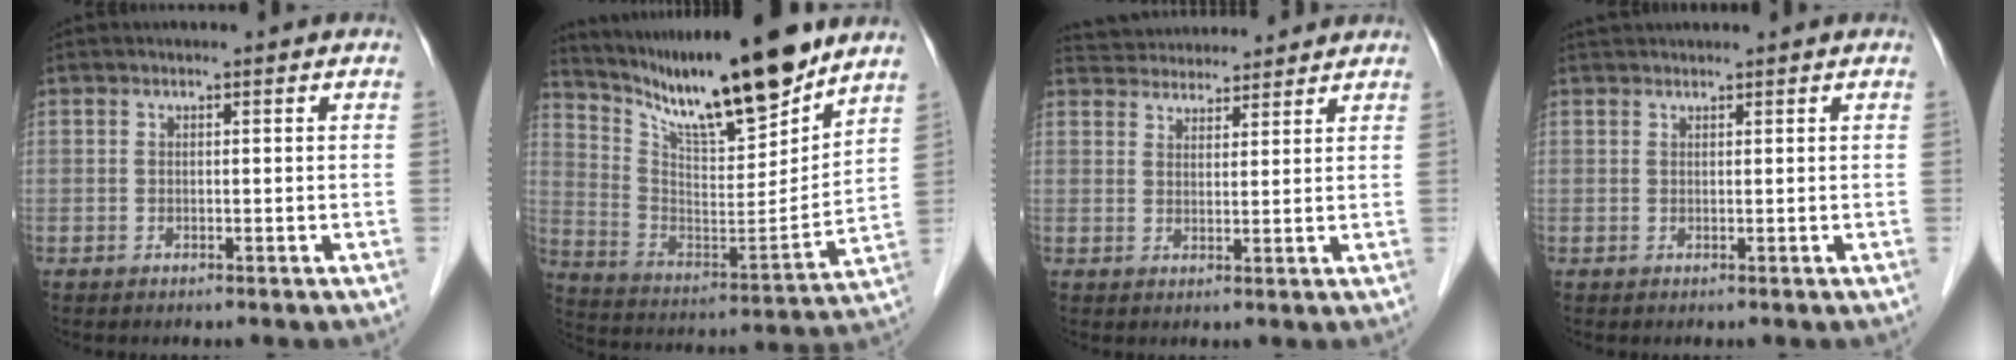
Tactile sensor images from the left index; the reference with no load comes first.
{"total": 19.3, "force": [15.9, 1.9, 10.7], "torque": [-0.184, -0.021, 0.275]}
{"total": 10.1, "force": [9.6, 2.3, 2.1], "torque": [-0.030, 0.033, 0.142]}
{"total": 1.9, "force": [1.8, 0.2, 0.4], "torque": [-0.009, 0.027, 0.035]}